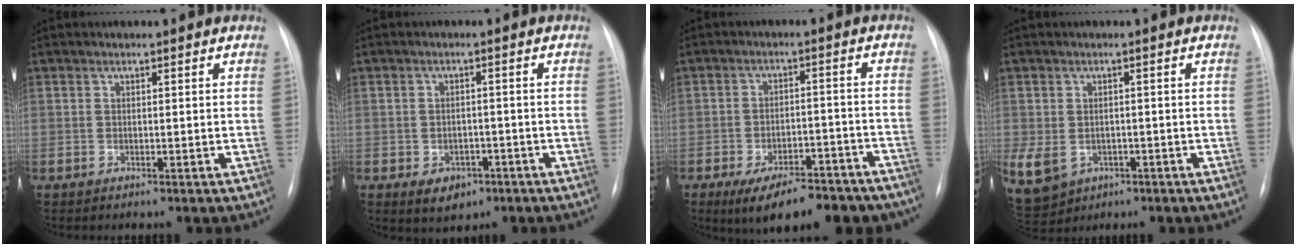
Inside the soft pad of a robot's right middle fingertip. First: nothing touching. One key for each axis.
{"total": 4.1, "fx": -2.0, "fy": 3.0, "fz": 2.0, "tx": -0.028, "ty": 0.003, "tz": -0.014}
{"total": 15.5, "fx": -11.7, "fy": 6.0, "fz": 8.1, "tx": -0.086, "ty": 0.015, "tz": -0.160}
{"total": 16.5, "fx": -6.0, "fy": 13.5, "fz": 7.4, "tx": -0.229, "ty": -0.011, "tz": -0.070}